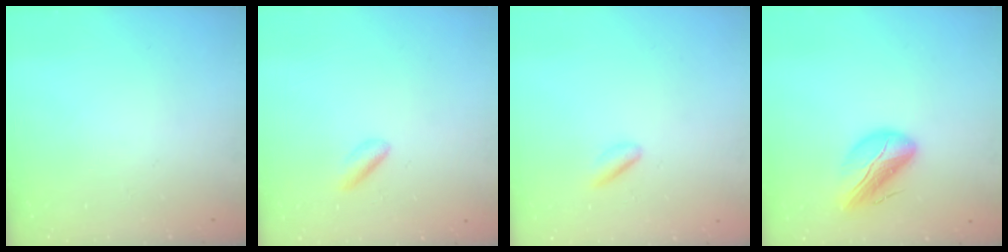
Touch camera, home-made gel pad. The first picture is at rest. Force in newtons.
{"total": 1.9, "press": 1.8, "slide": 0.7}
{"total": 2.1, "press": 2.0, "slide": 0.7}
{"total": 13.4, "press": 13.0, "slide": 3.2}